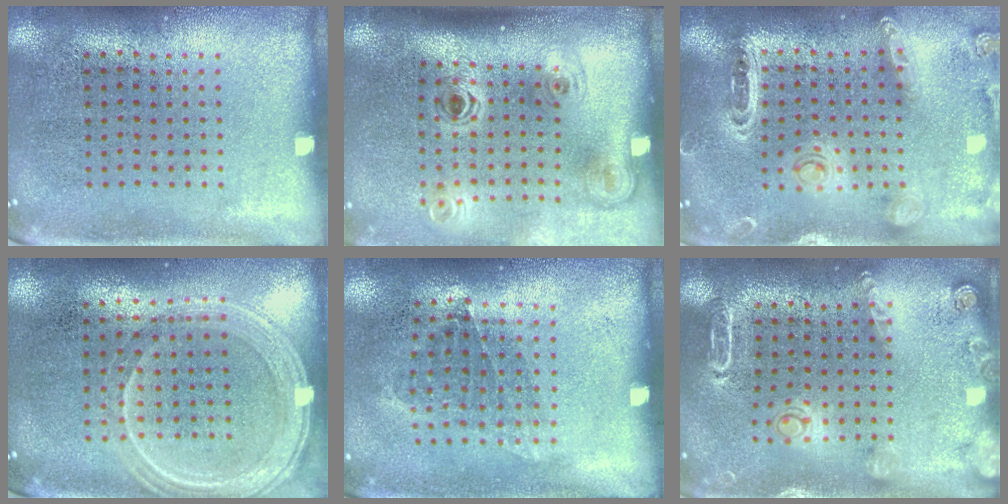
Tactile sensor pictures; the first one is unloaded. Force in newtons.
{"total": 2.1, "press": 1.4, "slide": 1.6}
{"total": 1.4, "press": 1.4, "slide": 0.1}
{"total": 1.2, "press": 1.2, "slide": 0.4}
{"total": 1.0, "press": 0.8, "slide": 0.6}
{"total": 1.8, "press": 1.8, "slide": 0.3}